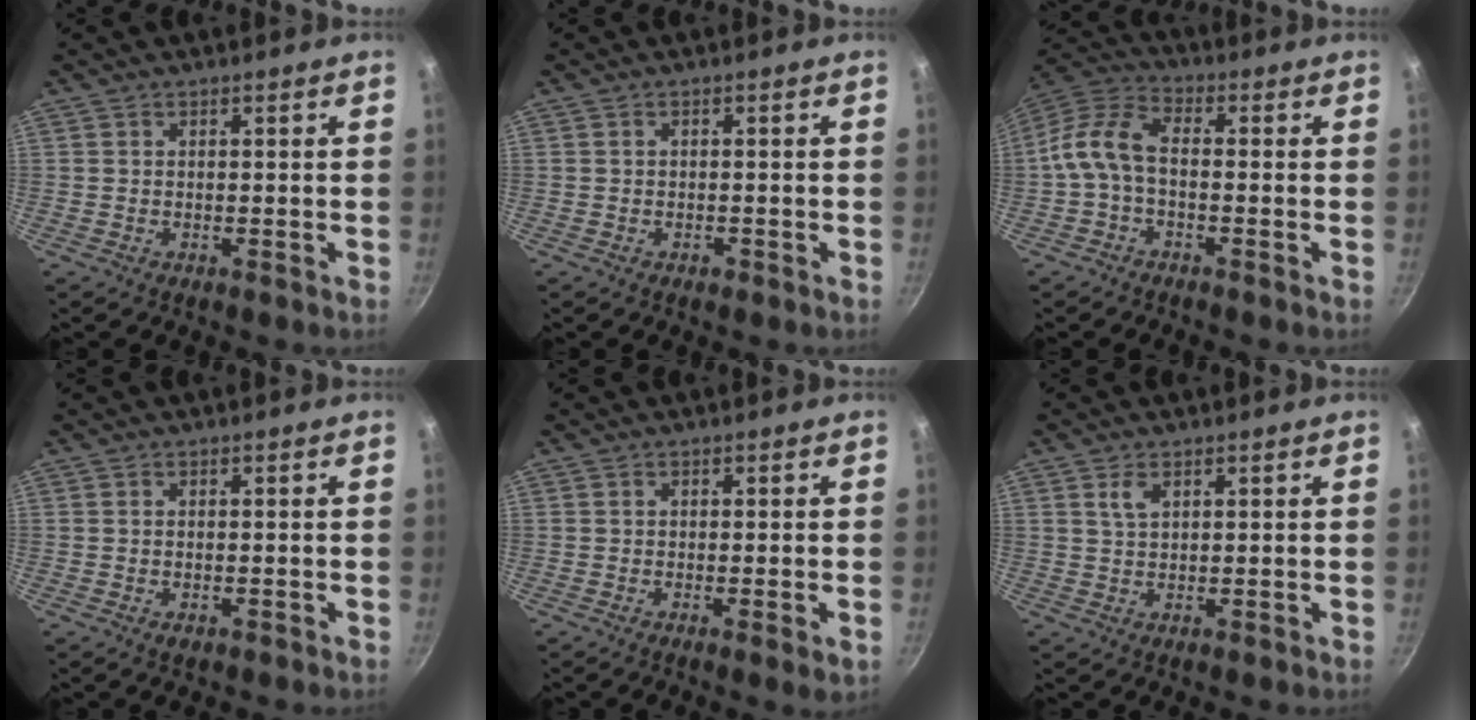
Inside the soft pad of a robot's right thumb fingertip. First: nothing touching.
{"total": 0.8, "force": [-0.5, 0.5, 0.3], "torque": [-0.002, 0.002, -0.009]}
{"total": 9.6, "force": [-1.1, 5.4, 7.9], "torque": [-0.165, 0.031, -0.034]}
{"total": 0.7, "force": [-0.2, 0.4, 0.5], "torque": [-0.011, 0.003, 0.000]}
{"total": 2.5, "force": [-0.7, 0.5, 2.3], "torque": [-0.037, -0.007, -0.010]}
{"total": 2.4, "force": [1.2, 1.3, 1.7], "torque": [-0.031, -0.003, 0.027]}